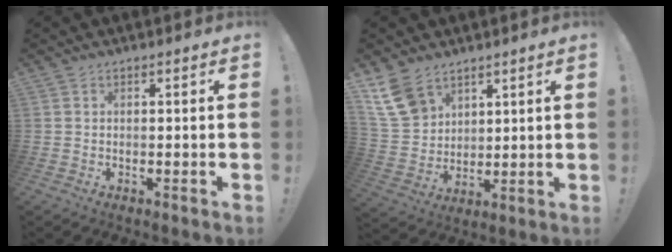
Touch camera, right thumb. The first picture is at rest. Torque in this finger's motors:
{"motor_torque": [0.04, 0.12, 0.28, 0.44, 0.03]}